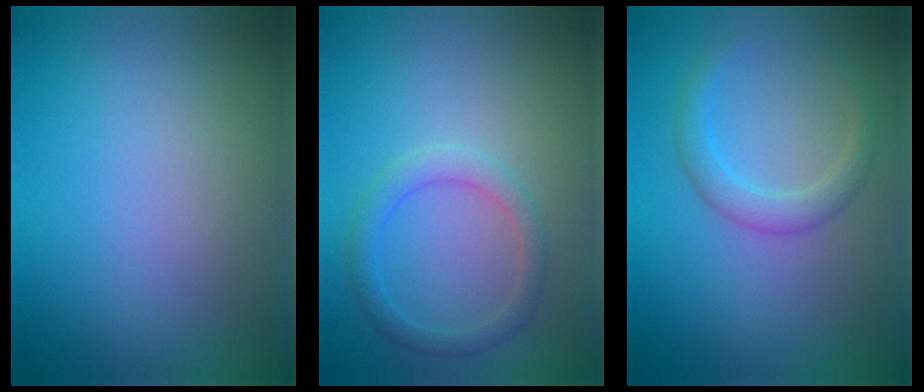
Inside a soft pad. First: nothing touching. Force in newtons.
{"total": 2.2, "press": 2.2, "slide": 0.1}
{"total": 2.3, "press": 2.2, "slide": 0.1}